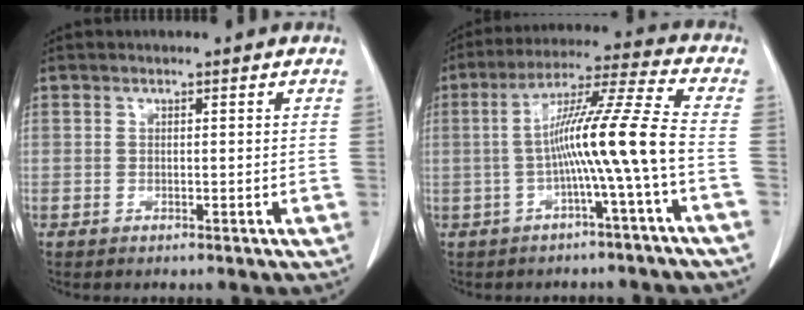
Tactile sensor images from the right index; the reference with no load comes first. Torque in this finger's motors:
{"motor_torque": [1.59, -0.39, 0.74, 0.21]}